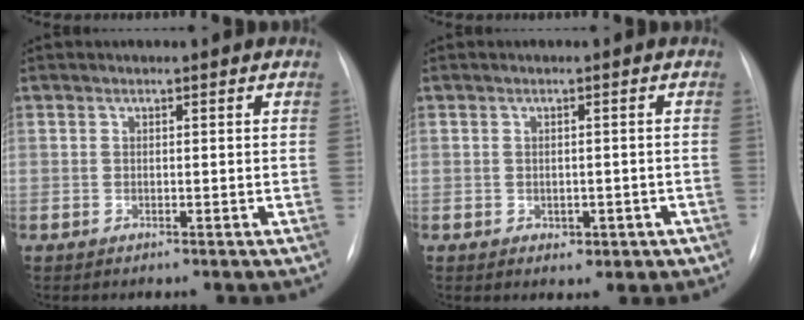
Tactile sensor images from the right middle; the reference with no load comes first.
{"total": 2.6, "force": [-1.0, 1.9, 1.5], "torque": [-0.016, 0.007, 0.000]}